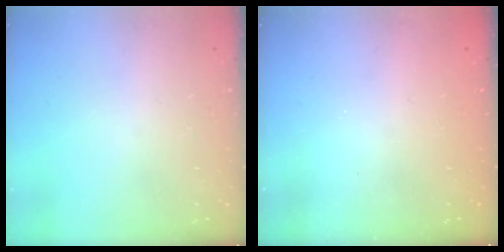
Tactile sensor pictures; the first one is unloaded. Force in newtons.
{"total": 2.3, "press": 2.2, "slide": 0.8}